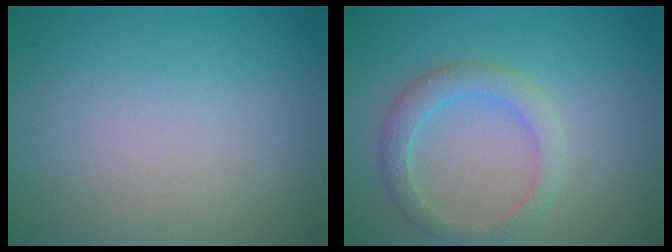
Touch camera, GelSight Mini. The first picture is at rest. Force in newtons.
{"total": 2.8, "press": 2.8, "slide": 0.3}